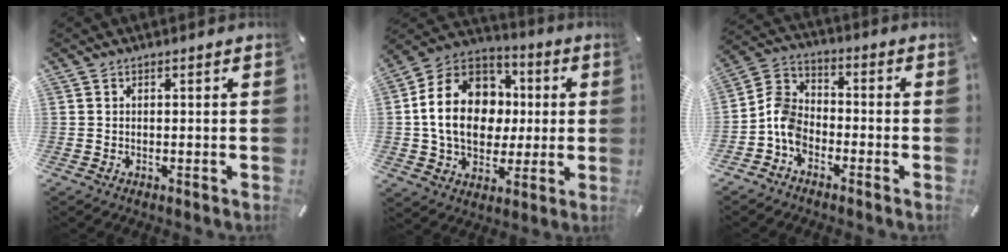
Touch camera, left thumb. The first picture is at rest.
{"total": 18.5, "force": [0.2, 15.0, 10.9], "torque": [-0.213, 0.017, 0.007]}
{"total": 7.6, "force": [-4.0, 5.4, 3.5], "torque": [-0.090, 0.018, -0.082]}